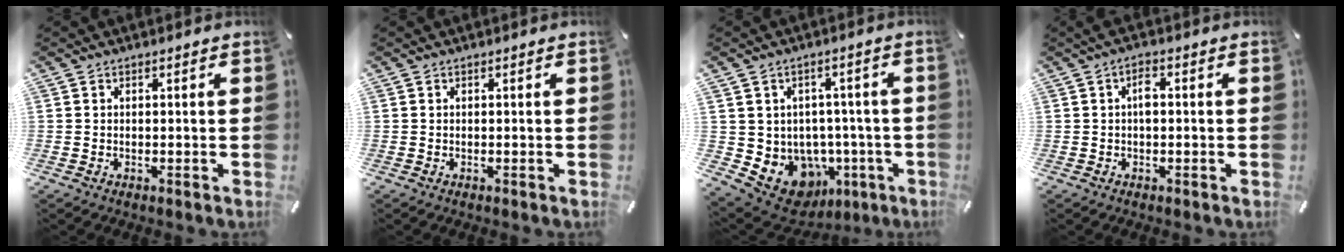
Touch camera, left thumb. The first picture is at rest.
{"total": 0.0}
{"total": 9.8, "force": [-2.8, 8.5, 3.8], "torque": [-0.071, -0.013, -0.035]}
{"total": 3.3, "force": [0.0, 1.4, 3.0], "torque": [-0.058, 0.008, -0.001]}